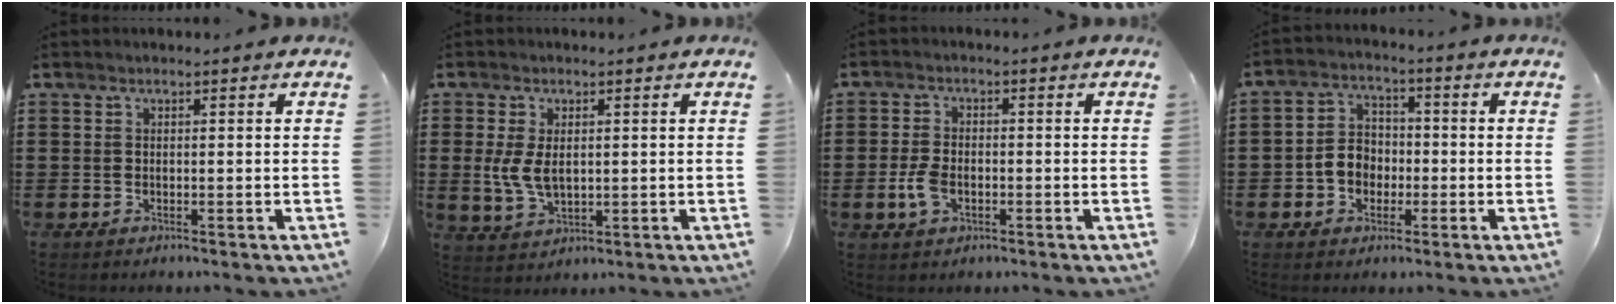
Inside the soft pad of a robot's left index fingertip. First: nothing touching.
{"total": 5.3, "force": [0.4, 3.1, 4.2], "torque": [-0.106, 0.001, 0.002]}
{"total": 4.2, "force": [-1.2, 2.3, 3.3], "torque": [-0.086, -0.006, -0.026]}
{"total": 5.3, "force": [-1.7, 4.3, 2.5], "torque": [-0.062, 0.012, -0.037]}